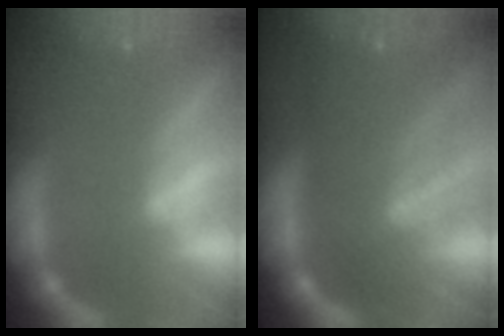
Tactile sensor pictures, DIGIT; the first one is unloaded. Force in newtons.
{"total": 9.1}